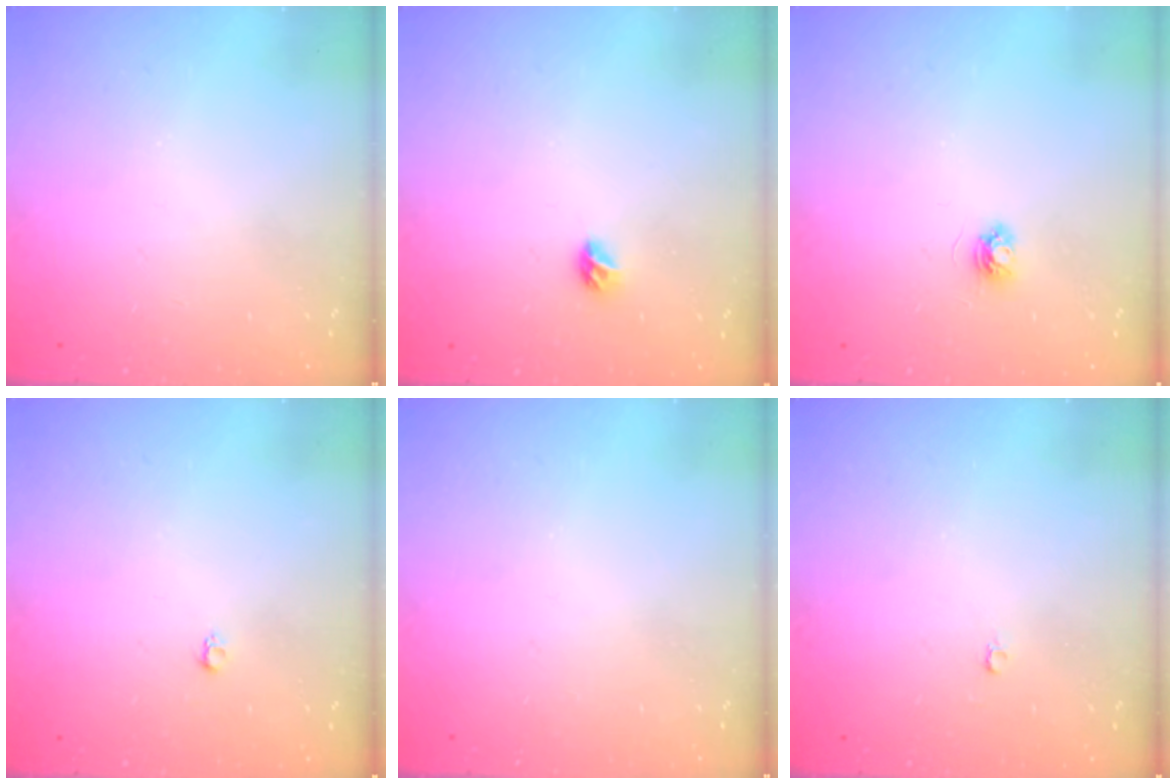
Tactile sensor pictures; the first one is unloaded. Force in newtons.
{"total": 3.3, "press": 3.2, "slide": 0.8}
{"total": 3.4, "press": 3.4, "slide": 0.4}
{"total": 2.6, "press": 2.6, "slide": 0.4}
{"total": 0.0}
{"total": 2.0, "press": 2.0, "slide": 0.4}